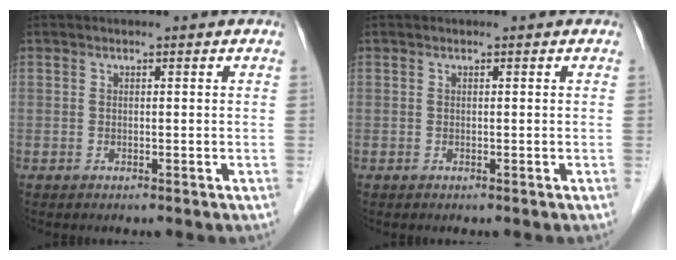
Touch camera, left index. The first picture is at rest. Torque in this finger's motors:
{"motor_torque": [0.02, 0.01, 0.00, 0.00]}